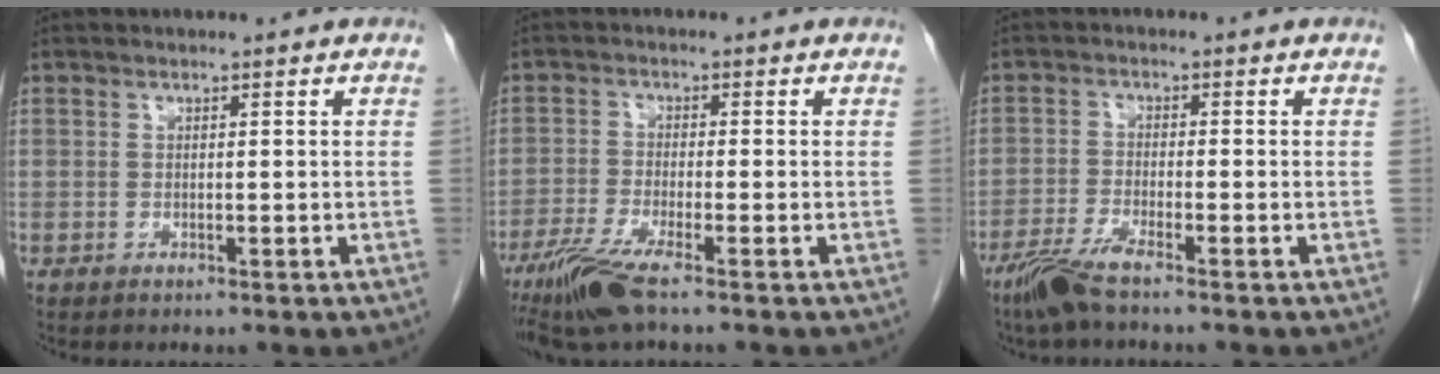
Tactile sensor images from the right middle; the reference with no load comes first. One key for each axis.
{"total": 6.4, "fx": -4.5, "fy": 0.0, "fz": 4.6, "tx": -0.095, "ty": -0.021, "tz": -0.089}
{"total": 4.7, "fx": -3.6, "fy": 0.0, "fz": 3.0, "tx": -0.070, "ty": -0.015, "tz": -0.077}